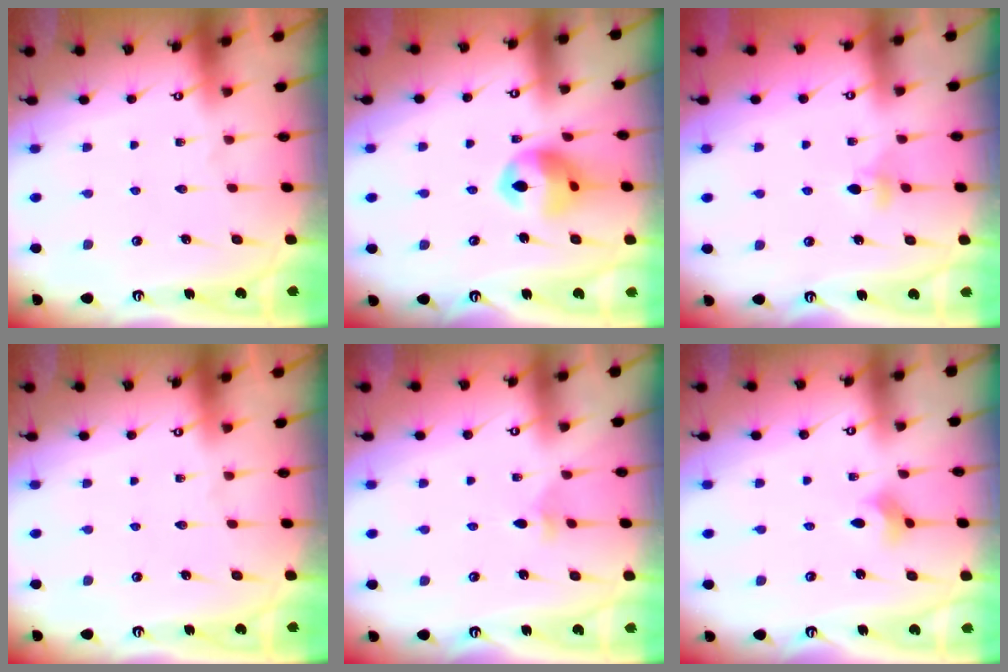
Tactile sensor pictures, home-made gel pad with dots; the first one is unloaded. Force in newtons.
{"total": 12.5, "press": 12.3, "slide": 1.9}
{"total": 3.9, "press": 3.9, "slide": 0.7}
{"total": 0.0}
{"total": 2.8, "press": 2.7, "slide": 0.7}
{"total": 2.6, "press": 2.5, "slide": 0.6}